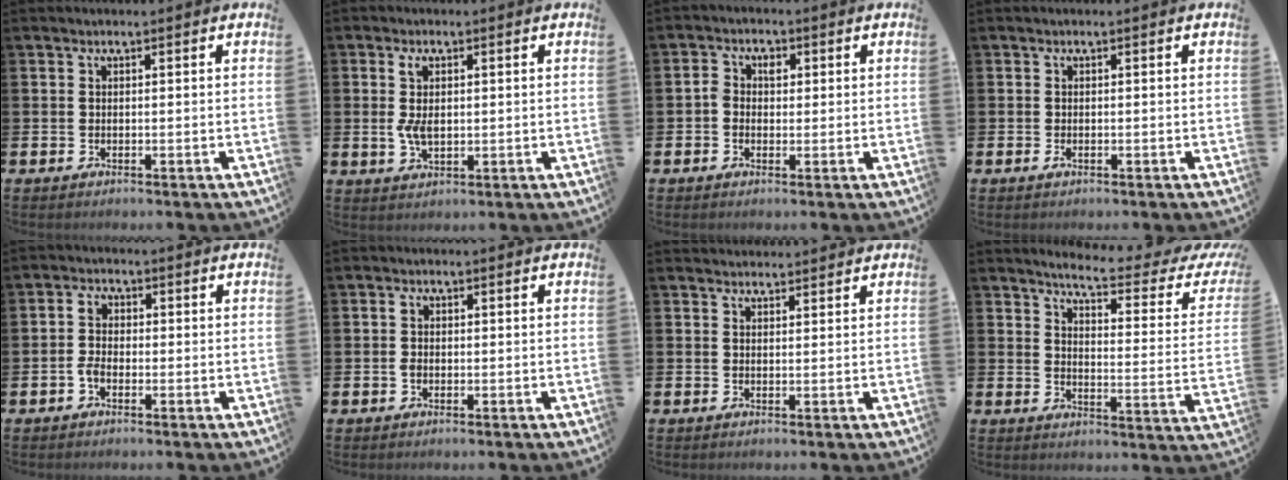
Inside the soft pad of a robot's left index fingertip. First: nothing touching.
{"total": 4.1, "force": [0.9, 2.3, 3.3], "torque": [-0.060, 0.006, 0.012]}
{"total": 2.5, "force": [0.2, 2.1, 1.4], "torque": [-0.028, 0.010, 0.000]}
{"total": 0.8, "force": [-0.4, 0.4, 0.5], "torque": [-0.017, 0.003, -0.006]}
{"total": 2.9, "force": [-0.7, 2.0, 2.1], "torque": [-0.036, 0.008, -0.014]}
{"total": 1.7, "force": [0.0, 1.3, 1.1], "torque": [-0.013, 0.005, -0.005]}
{"total": 2.0, "force": [2.0, 0.4, -0.1], "torque": [0.009, -0.010, 0.034]}
{"total": 5.2, "force": [4.4, 0.4, 2.8], "torque": [-0.060, -0.039, 0.062]}